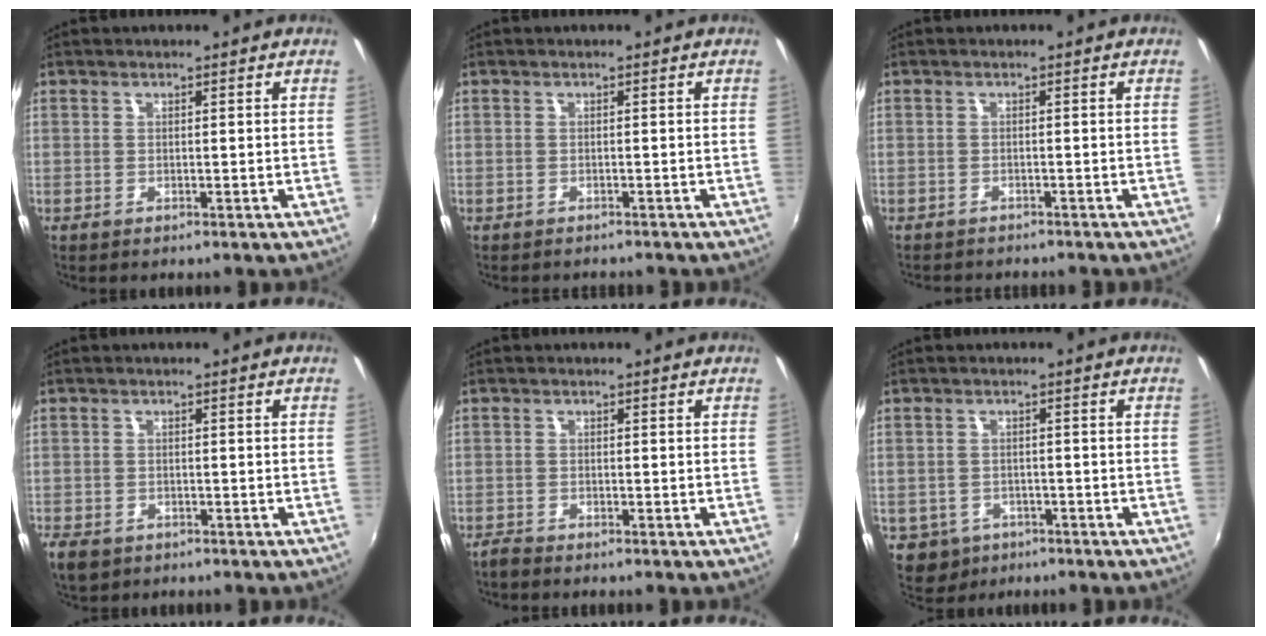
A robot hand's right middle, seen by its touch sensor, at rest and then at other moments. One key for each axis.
{"total": 1.9, "fx": -1.8, "fy": 0.4, "fz": 0.5, "tx": -0.014, "ty": -0.010, "tz": -0.026}
{"total": 3.2, "fx": -3.0, "fy": 0.7, "fz": 0.8, "tx": -0.025, "ty": -0.011, "tz": -0.045}
{"total": 5.1, "fx": -3.3, "fy": 3.1, "fz": 2.3, "tx": -0.062, "ty": -0.014, "tz": -0.057}
{"total": 1.8, "fx": -1.7, "fy": 0.3, "fz": 0.3, "tx": -0.014, "ty": -0.005, "tz": -0.035}
{"total": 5.6, "fx": -2.9, "fy": 4.6, "fz": 1.6, "tx": -0.044, "ty": -0.004, "tz": -0.037}